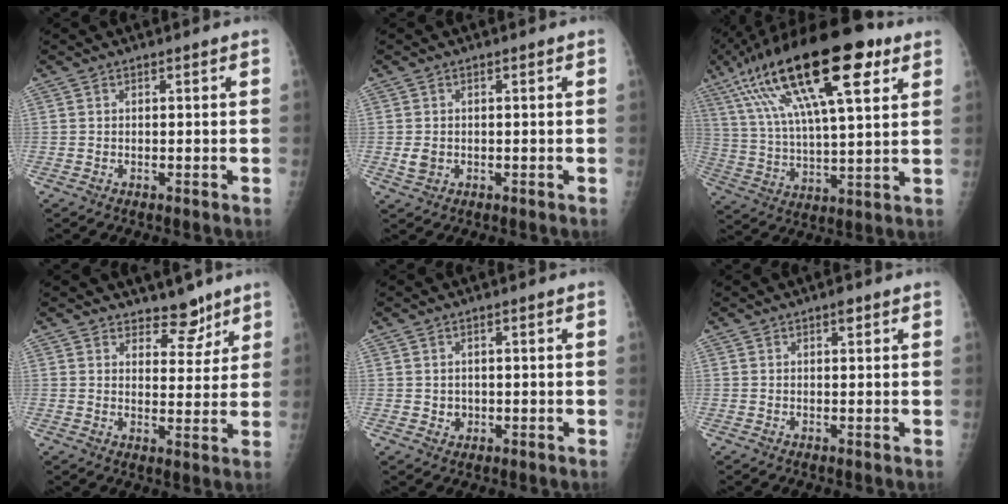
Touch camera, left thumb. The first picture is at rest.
{"total": 2.2, "force": [-0.2, 1.8, 1.2], "torque": [-0.019, -0.002, 0.000]}
{"total": 26.3, "force": [12.5, 8.6, 21.4], "torque": [-0.376, -0.004, 0.212]}
{"total": 5.6, "force": [4.6, 2.9, 1.6], "torque": [0.012, -0.033, 0.069]}
{"total": 1.4, "force": [0.2, 1.3, 0.4], "torque": [-0.003, -0.002, 0.008]}
{"total": 1.3, "force": [0.8, 0.5, 0.9], "torque": [-0.007, -0.001, 0.009]}